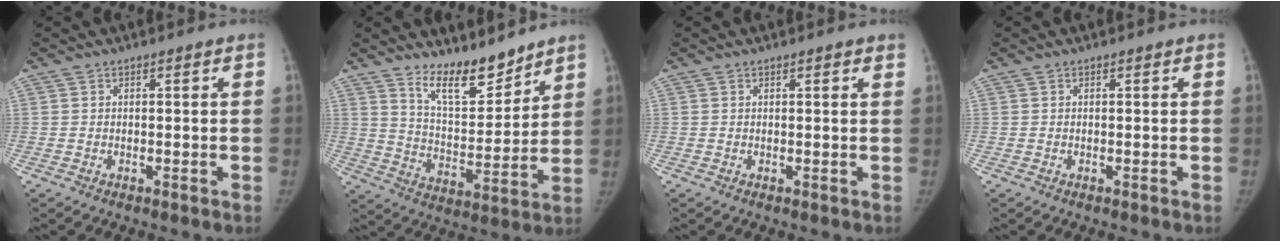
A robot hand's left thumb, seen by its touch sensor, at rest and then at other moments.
{"total": 10.9, "force": [9.0, 3.7, 4.9], "torque": [-0.055, -0.078, 0.166]}
{"total": 1.4, "force": [1.0, 0.3, 1.0], "torque": [-0.009, 0.001, 0.012]}
{"total": 0.0}